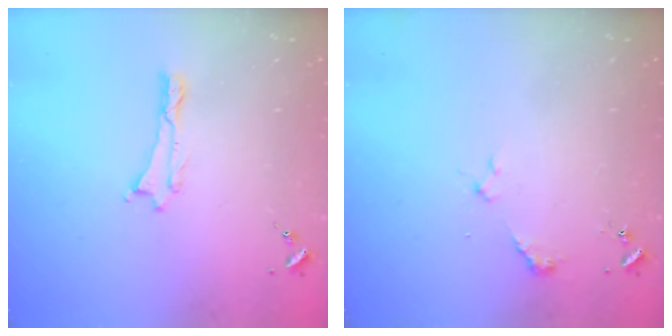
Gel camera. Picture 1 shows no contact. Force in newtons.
{"total": 2.3, "press": 2.3, "slide": 0.1}